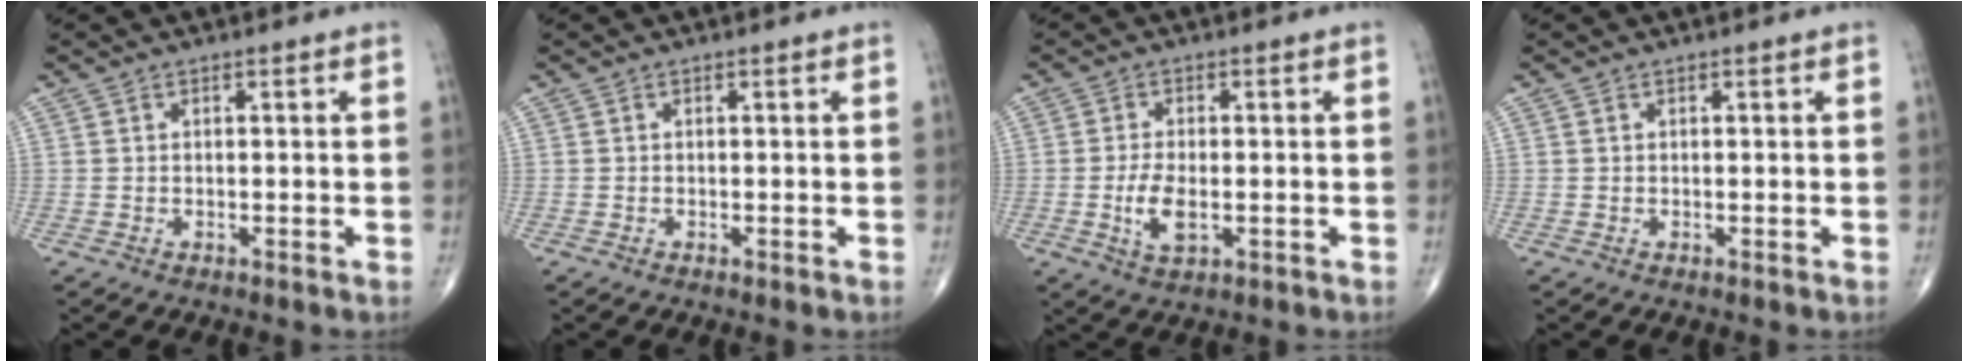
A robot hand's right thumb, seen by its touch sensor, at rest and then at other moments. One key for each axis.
{"total": 0.0}
{"total": 5.4, "fx": -1.1, "fy": 2.5, "fz": 4.6, "tx": -0.090, "ty": -0.003, "tz": -0.018}
{"total": 0.0}